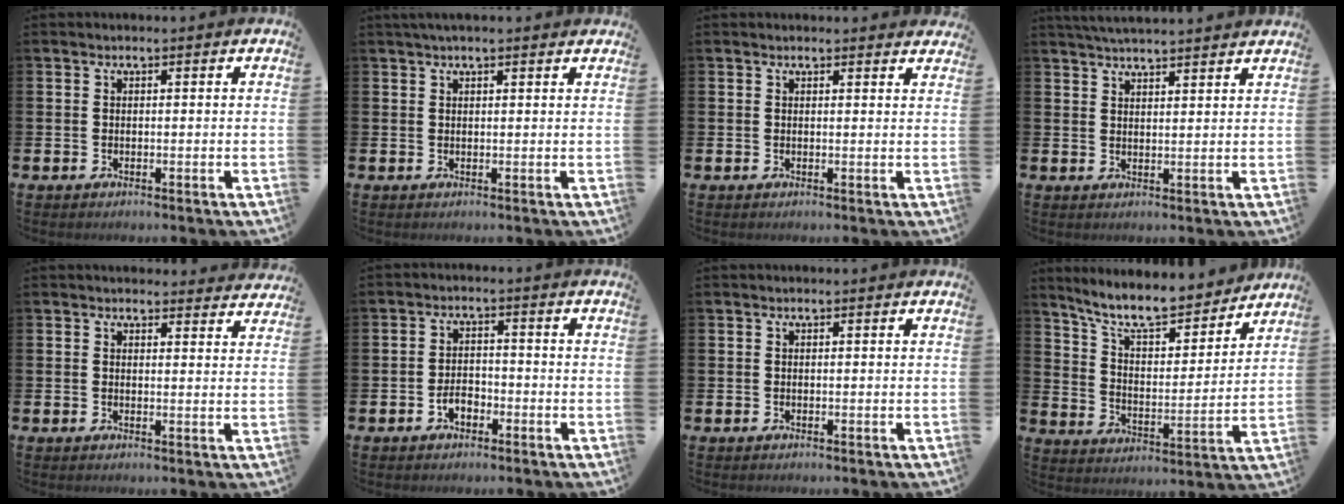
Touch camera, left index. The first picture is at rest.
{"total": 1.5, "force": [1.3, 0.1, 0.7], "torque": [-0.003, -0.001, 0.021]}
{"total": 1.0, "force": [1.0, 0.1, 0.0], "torque": [0.011, -0.004, 0.017]}
{"total": 3.8, "force": [3.7, -0.2, 0.4], "torque": [-0.013, -0.015, 0.068]}
{"total": 2.5, "force": [2.4, 0.6, -0.1], "torque": [0.009, -0.014, 0.042]}
{"total": 2.6, "force": [-1.4, 1.6, 1.5], "torque": [-0.028, 0.004, -0.031]}
{"total": 0.0}
{"total": 9.8, "force": [8.8, 2.2, 3.7], "torque": [-0.101, -0.059, 0.153]}